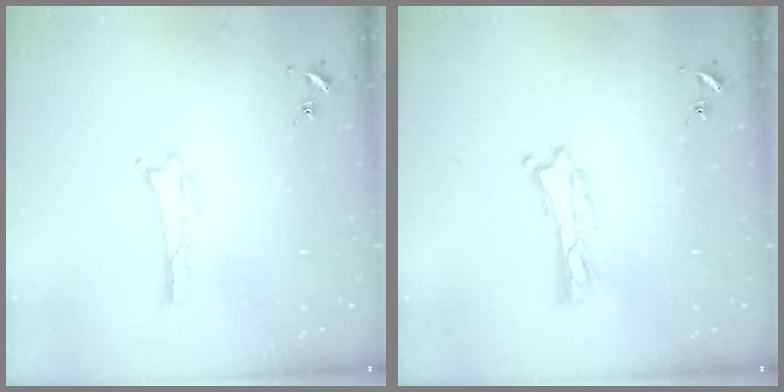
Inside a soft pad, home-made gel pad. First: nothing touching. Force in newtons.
{"total": 0.0}